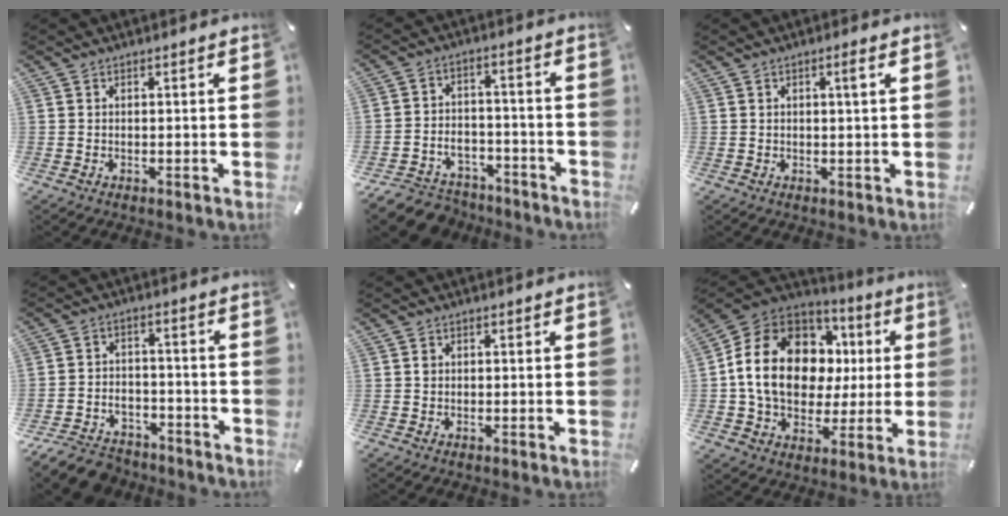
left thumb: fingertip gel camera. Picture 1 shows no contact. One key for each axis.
{"total": 7.2, "fx": -4.7, "fy": 5.0, "fz": 2.1, "tx": -0.043, "ty": 0.025, "tz": -0.087}
{"total": 2.0, "fx": 0.6, "fy": 0.1, "fz": 1.9, "tx": -0.037, "ty": 0.002, "tz": 0.008}
{"total": 8.1, "fx": -6.3, "fy": 4.4, "fz": 2.6, "tx": -0.043, "ty": 0.032, "tz": -0.116}
{"total": 1.0, "fx": 0.0, "fy": 0.9, "fz": 0.3, "tx": -0.006, "ty": 0.005, "tz": -0.001}
{"total": 18.2, "fx": 2.0, "fy": 14.7, "fz": 10.5, "tx": -0.203, "ty": 0.005, "tz": 0.042}